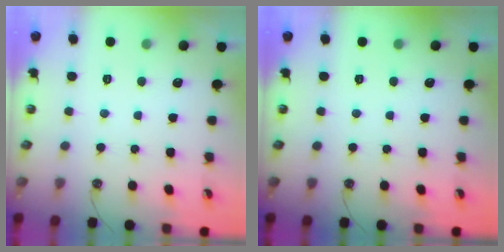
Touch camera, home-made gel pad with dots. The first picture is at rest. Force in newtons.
{"total": 0.0}